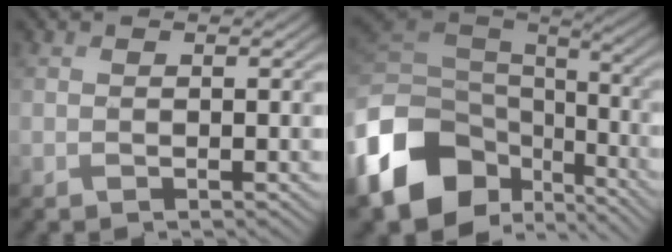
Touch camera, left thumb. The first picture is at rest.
{"total": 15.4, "force": [-6.9, 10.9, 8.4], "torque": [-0.219, -0.031, -0.126]}